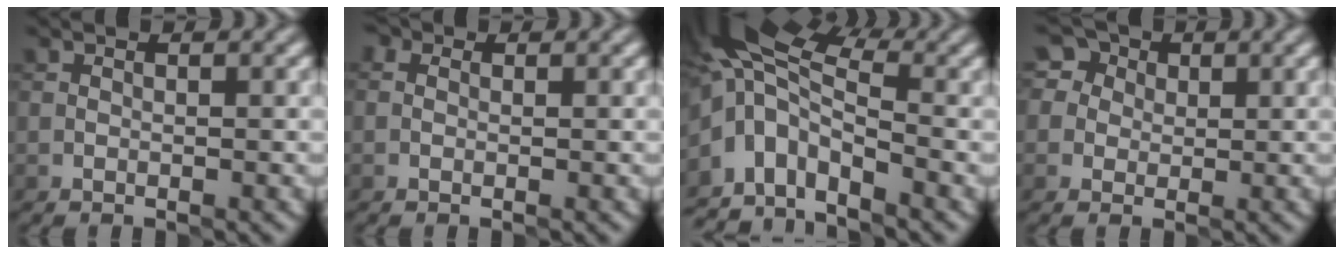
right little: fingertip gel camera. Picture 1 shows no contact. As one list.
[{"total": 2.5, "force": [0.9, 1.8, 1.4], "torque": [-0.010, 0.013, -0.021]}, {"total": 7.3, "force": [-1.7, 4.1, 5.9], "torque": [-0.106, 0.010, -0.053]}, {"total": 4.7, "force": [2.0, 3.9, 1.7], "torque": [-0.004, 0.028, 0.009]}]